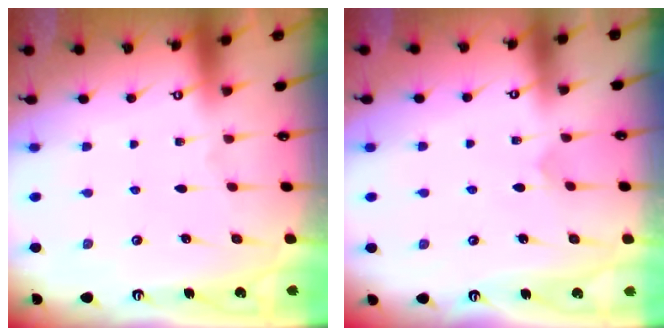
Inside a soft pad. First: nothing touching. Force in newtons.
{"total": 3.6, "press": 3.6, "slide": 0.4}